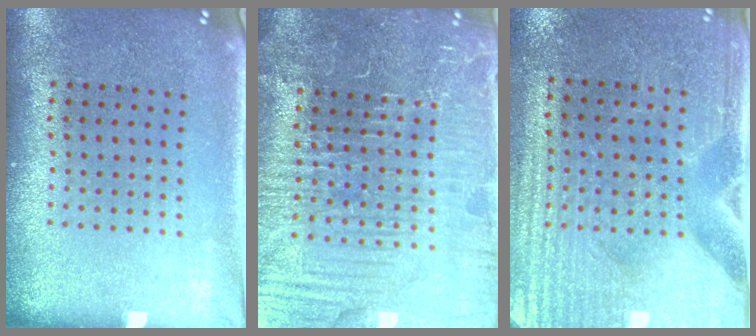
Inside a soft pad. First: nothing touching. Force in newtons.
{"total": 5.6, "press": 5.2, "slide": 2.3}
{"total": 3.6, "press": 3.2, "slide": 1.5}